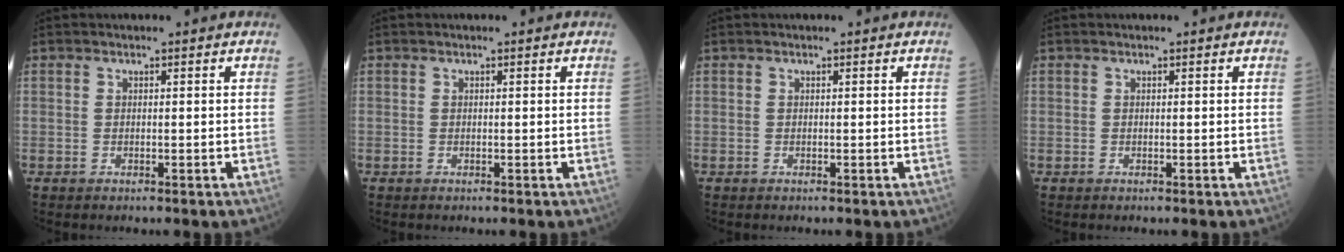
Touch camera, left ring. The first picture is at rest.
{"total": 0.0}
{"total": 0.0}
{"total": 0.0}